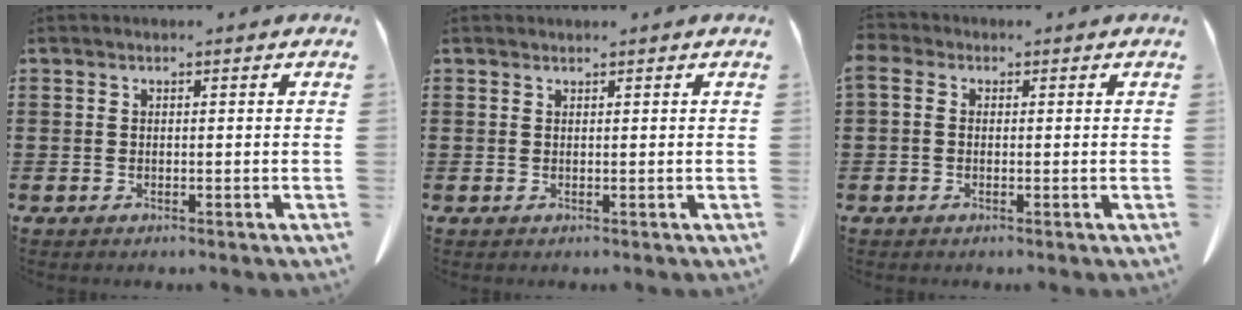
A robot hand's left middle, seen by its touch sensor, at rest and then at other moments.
{"total": 0.5, "force": [0.5, 0.0, 0.0], "torque": [-0.003, -0.001, 0.011]}
{"total": 1.6, "force": [-0.1, 1.3, 0.9], "torque": [-0.023, 0.006, -0.004]}